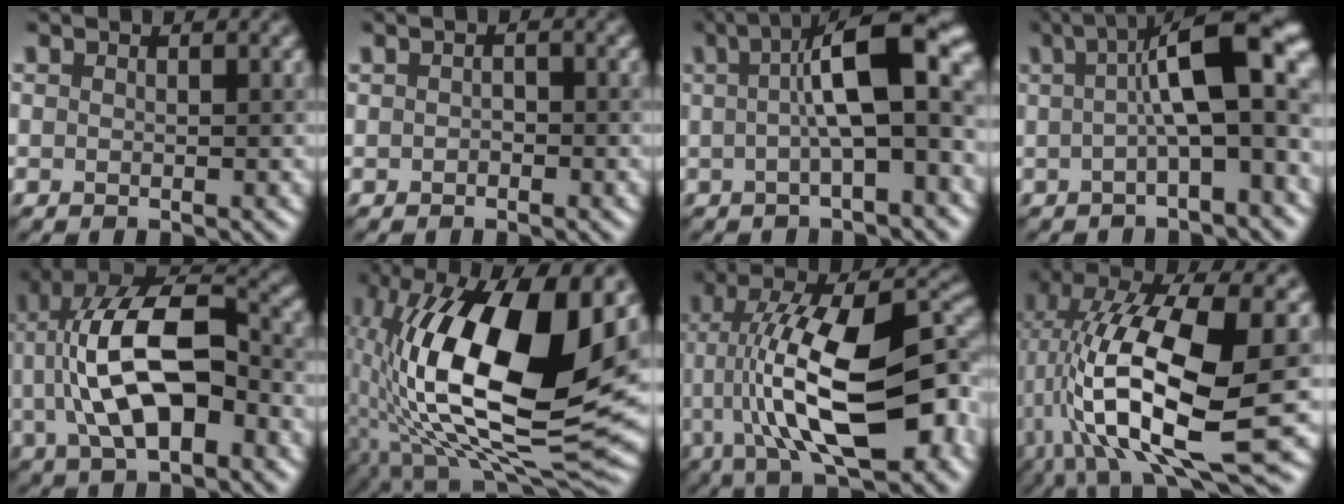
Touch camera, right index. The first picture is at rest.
{"total": 0.5, "force": [-0.2, 0.4, 0.3], "torque": [-0.003, 0.005, -0.003]}
{"total": 8.9, "force": [0.7, 2.3, 8.6], "torque": [-0.113, 0.030, 0.004]}
{"total": 9.9, "force": [0.6, 2.6, 9.6], "torque": [-0.121, 0.030, 0.001]}
{"total": 11.2, "force": [-1.1, 5.3, 9.8], "torque": [-0.181, 0.025, -0.024]}
{"total": 17.5, "force": [1.8, 6.6, 16.1], "torque": [-0.284, 0.018, 0.026]}
{"total": 14.6, "force": [-1.8, 5.3, 13.4], "torque": [-0.212, 0.025, -0.038]}
{"total": 14.8, "force": [-0.4, 5.5, 13.8], "torque": [-0.263, 0.000, 0.000]}